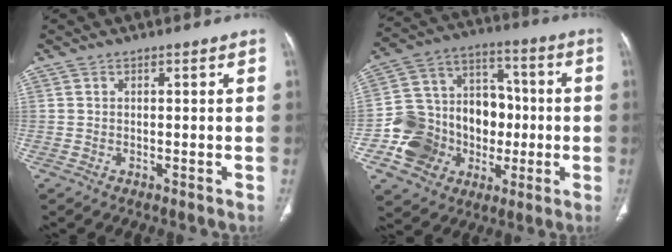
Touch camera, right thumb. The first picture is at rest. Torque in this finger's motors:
{"motor_torque": [1.92, 1.28, 1.41, -0.47, 0.11]}